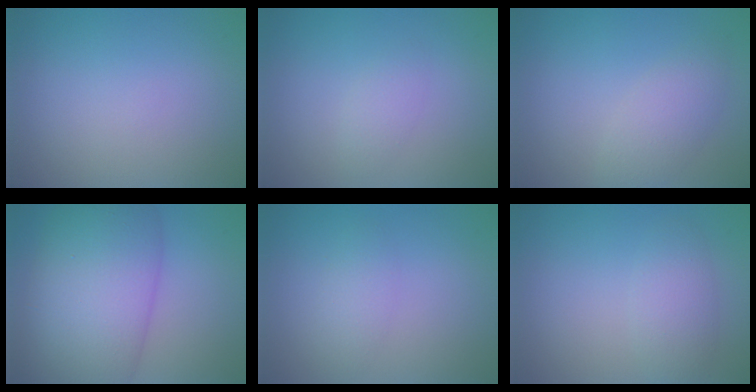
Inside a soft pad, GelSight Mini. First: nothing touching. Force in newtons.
{"total": 1.3, "press": 1.3, "slide": 0.0}
{"total": 2.9, "press": 2.9, "slide": 0.1}
{"total": 12.1, "press": 12.1, "slide": 0.5}
{"total": 1.7, "press": 1.7, "slide": 0.1}
{"total": 2.6, "press": 2.6, "slide": 0.1}